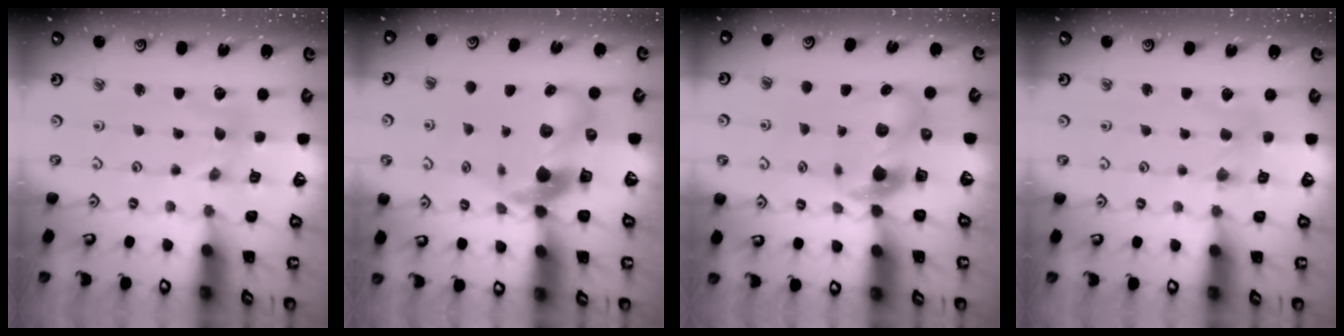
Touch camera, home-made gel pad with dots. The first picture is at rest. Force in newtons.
{"total": 10.7, "press": 10.6, "slide": 1.7}
{"total": 8.2, "press": 8.1, "slide": 1.2}
{"total": 0.6, "press": 0.6, "slide": 0.1}